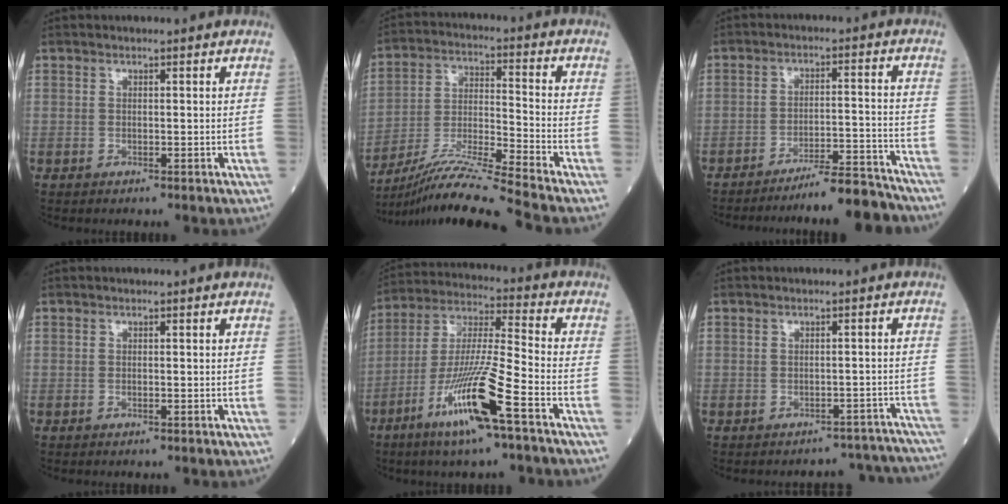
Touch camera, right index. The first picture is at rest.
{"total": 14.7, "force": [-12.8, -2.8, 6.8], "torque": [-0.122, -0.014, -0.225]}
{"total": 9.9, "force": [-9.4, -0.5, 3.0], "torque": [-0.026, 0.015, -0.150]}
{"total": 0.0}
{"total": 15.8, "force": [-7.9, -0.1, 13.7], "torque": [-0.280, -0.023, -0.149]}
{"total": 9.8, "force": [-9.5, 2.3, -0.6], "torque": [0.027, 0.038, -0.091]}